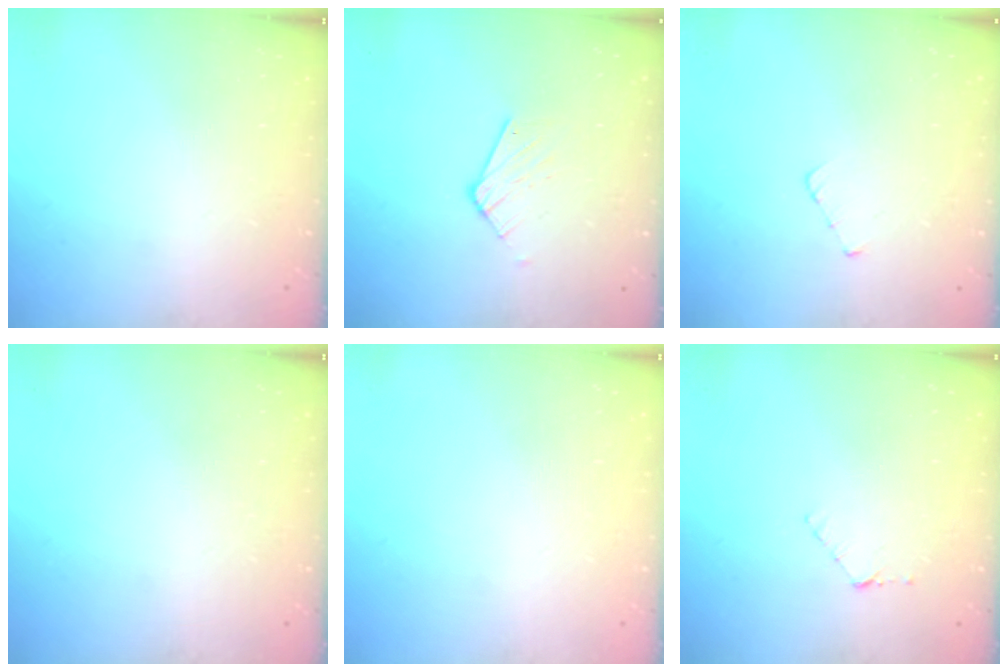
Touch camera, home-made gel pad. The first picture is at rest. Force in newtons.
{"total": 7.0, "press": 7.0, "slide": 0.4}
{"total": 2.7, "press": 2.7, "slide": 0.3}
{"total": 0.0}
{"total": 0.0}
{"total": 4.4, "press": 4.4, "slide": 0.4}